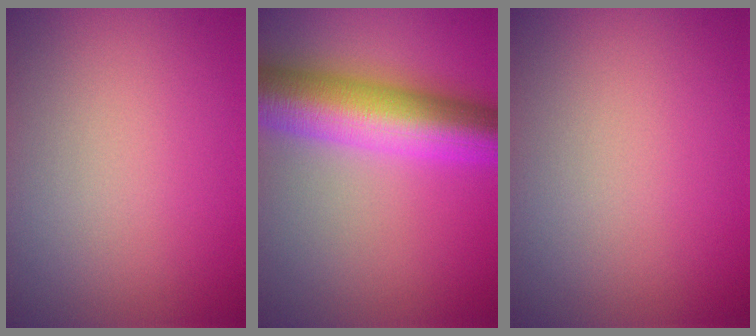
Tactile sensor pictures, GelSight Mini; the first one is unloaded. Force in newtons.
{"total": 10.5, "press": 10.5, "slide": 0.1}
{"total": 0.0}